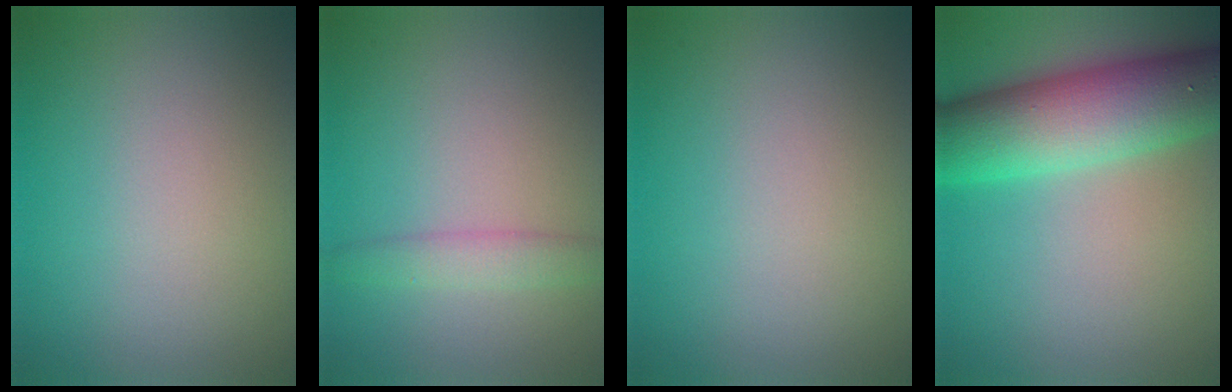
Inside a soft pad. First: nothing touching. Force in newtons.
{"total": 2.2, "press": 2.2, "slide": 0.1}
{"total": 0.0}
{"total": 10.1, "press": 10.0, "slide": 0.5}